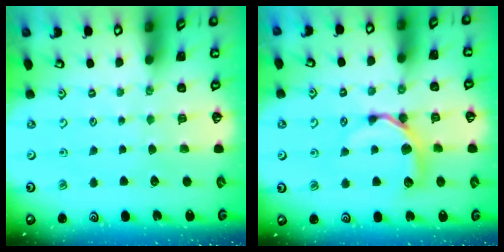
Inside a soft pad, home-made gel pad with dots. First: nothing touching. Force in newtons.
{"total": 9.9, "press": 9.8, "slide": 0.9}